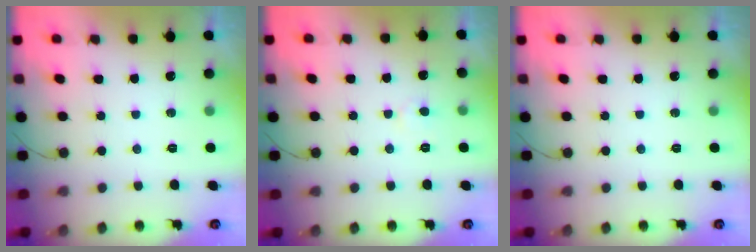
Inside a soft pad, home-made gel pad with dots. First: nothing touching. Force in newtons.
{"total": 2.2, "press": 2.2, "slide": 0.2}
{"total": 0.0}